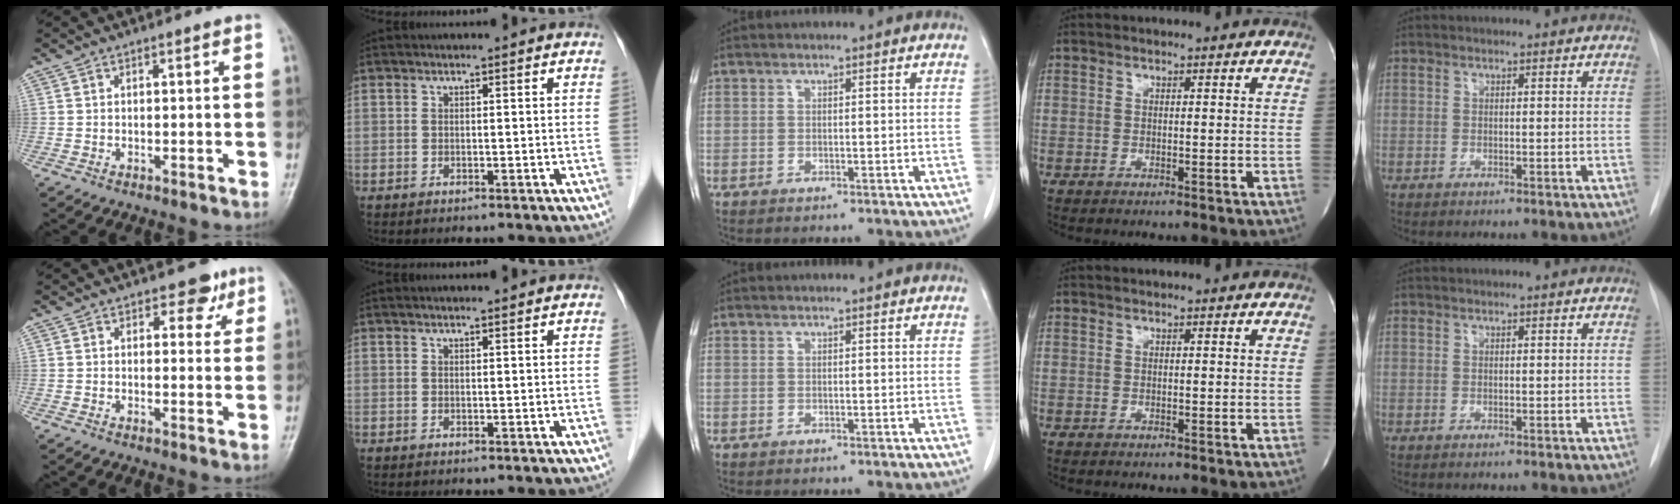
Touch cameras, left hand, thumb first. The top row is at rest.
{"thumb": {"total": 4.1, "force": [2.4, 2.8, 1.8], "torque": [0.009, -0.008, 0.028]}, "index": {"total": 0.8, "force": [0.7, 0.0, 0.4], "torque": [-0.009, 0.005, 0.012]}}